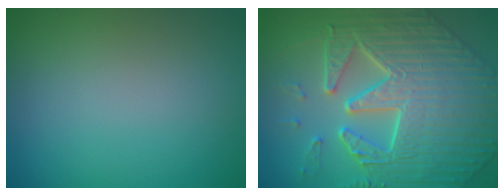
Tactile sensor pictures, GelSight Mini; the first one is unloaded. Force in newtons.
{"total": 9.4, "press": 7.4, "slide": 5.9}